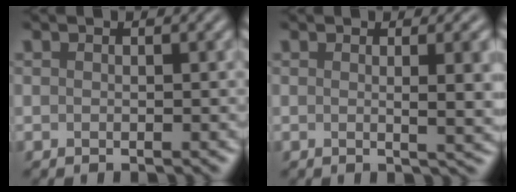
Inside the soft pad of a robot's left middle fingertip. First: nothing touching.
{"total": 5.4, "force": [0.6, 1.9, 5.0], "torque": [-0.042, 0.009, 0.008]}